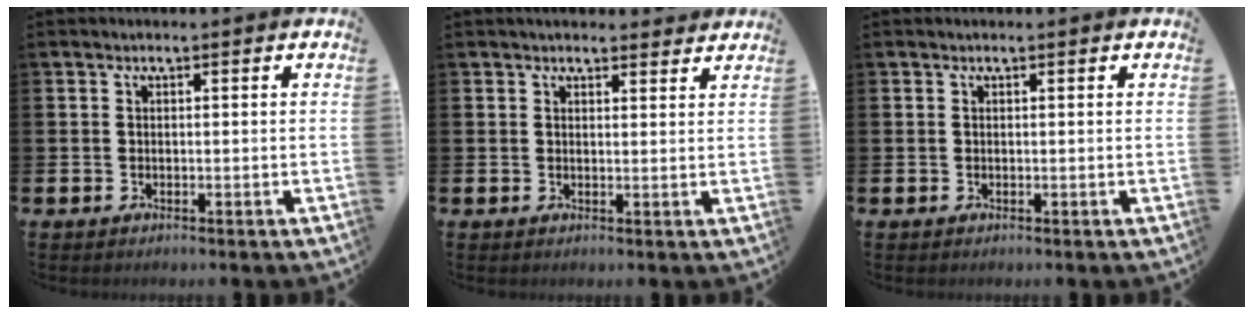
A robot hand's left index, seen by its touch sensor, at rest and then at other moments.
{"total": 2.5, "force": [2.4, 0.6, 0.1], "torque": [0.004, -0.011, 0.042]}
{"total": 0.0}